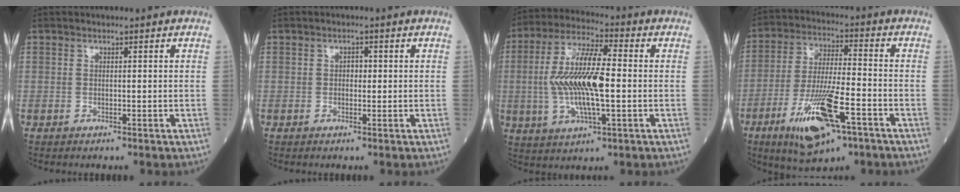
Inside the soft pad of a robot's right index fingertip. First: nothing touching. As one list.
[{"total": 1.2, "force": [0.1, 0.8, 0.9], "torque": [-0.011, 0.004, 0.002]}, {"total": 13.2, "force": [-0.7, 3.0, 12.8], "torque": [-0.264, 0.006, -0.012]}, {"total": 14.2, "force": [-6.8, 3.3, 12.1], "torque": [-0.235, -0.018, -0.112]}]